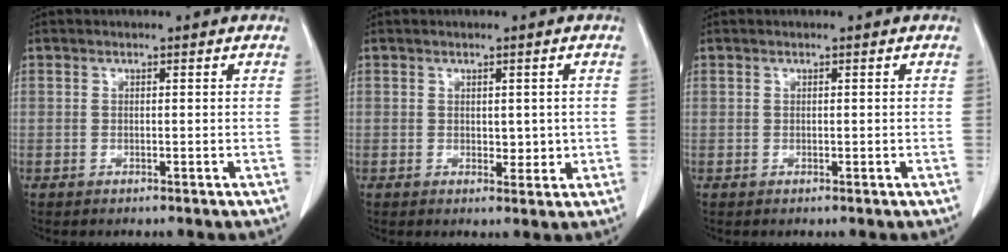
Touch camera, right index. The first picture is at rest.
{"total": 2.5, "force": [0.2, 1.6, 1.9], "torque": [-0.019, -0.002, 0.010]}
{"total": 0.0}